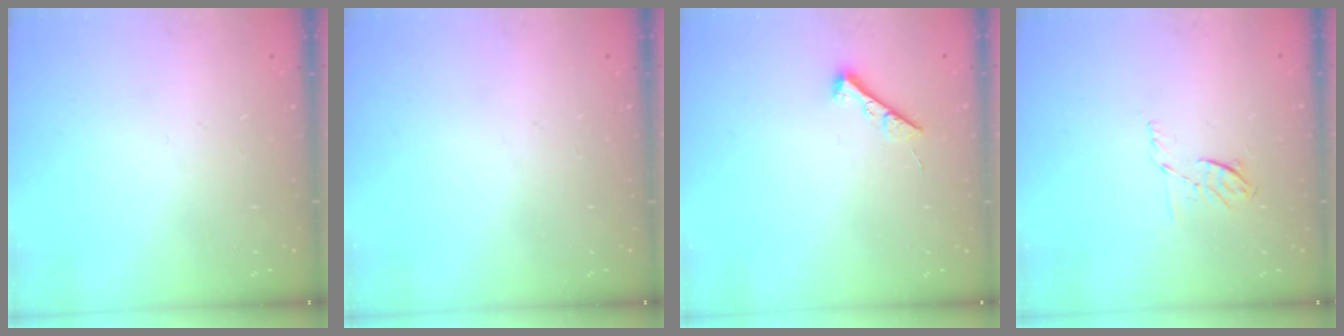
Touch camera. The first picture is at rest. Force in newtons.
{"total": 0.0}
{"total": 5.4, "press": 5.4, "slide": 0.8}
{"total": 5.7, "press": 5.6, "slide": 1.2}